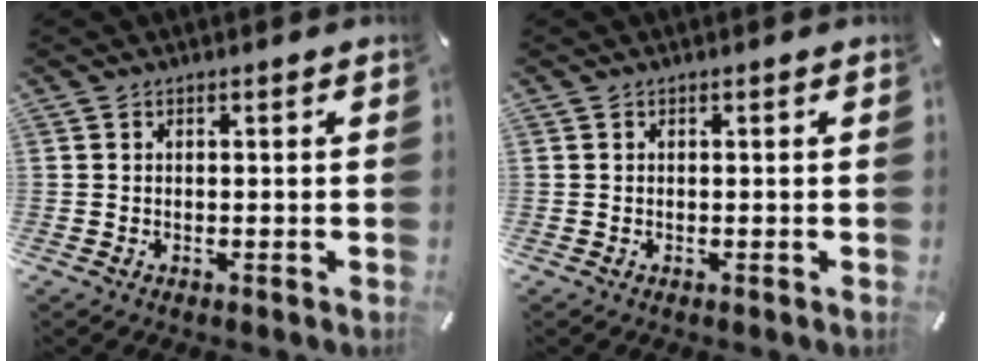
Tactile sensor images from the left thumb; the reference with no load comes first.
{"total": 0.0}